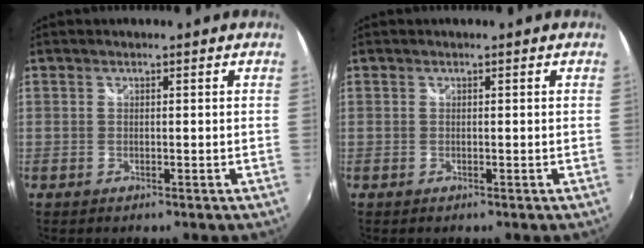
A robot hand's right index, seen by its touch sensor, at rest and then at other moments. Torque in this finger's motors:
{"motor_torque": [-0.11, -0.09, -0.01, 0.00]}